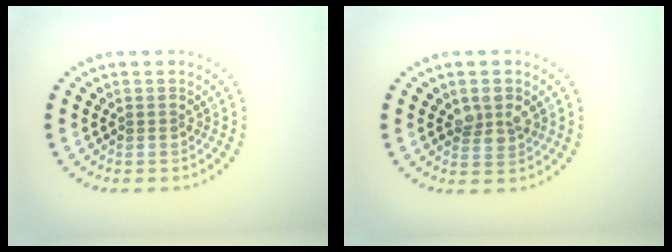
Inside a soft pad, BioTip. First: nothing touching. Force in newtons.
{"total": 2.4, "press": 2.4, "slide": 0.5}